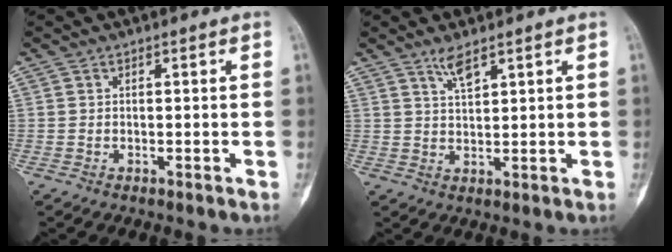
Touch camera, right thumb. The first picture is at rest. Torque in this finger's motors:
{"motor_torque": [0.80, 2.03, 0.40, -0.16, 0.00]}